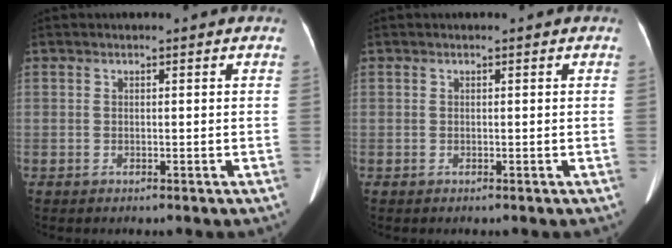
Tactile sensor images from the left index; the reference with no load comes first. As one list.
[{"total": 0.0}]